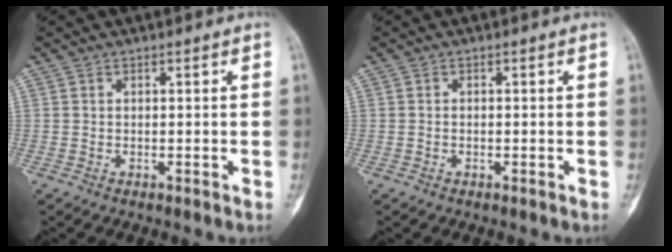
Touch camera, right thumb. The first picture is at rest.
{"total": 0.0}